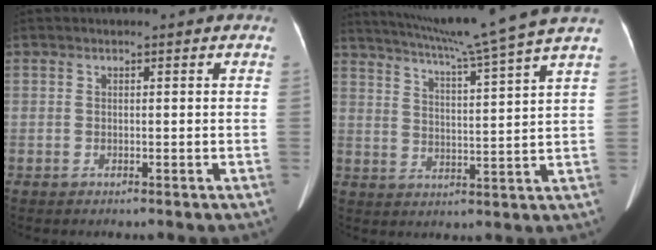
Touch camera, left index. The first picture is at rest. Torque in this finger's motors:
{"motor_torque": [0.53, -1.30, 0.01, 0.08]}